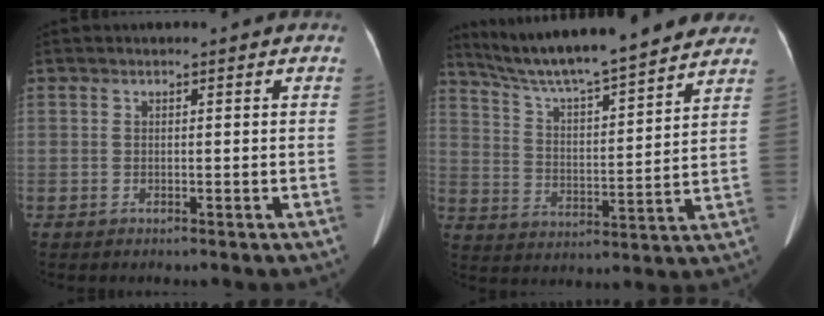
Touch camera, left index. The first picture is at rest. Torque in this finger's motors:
{"motor_torque": [0.77, -1.01, 0.10, 0.07]}